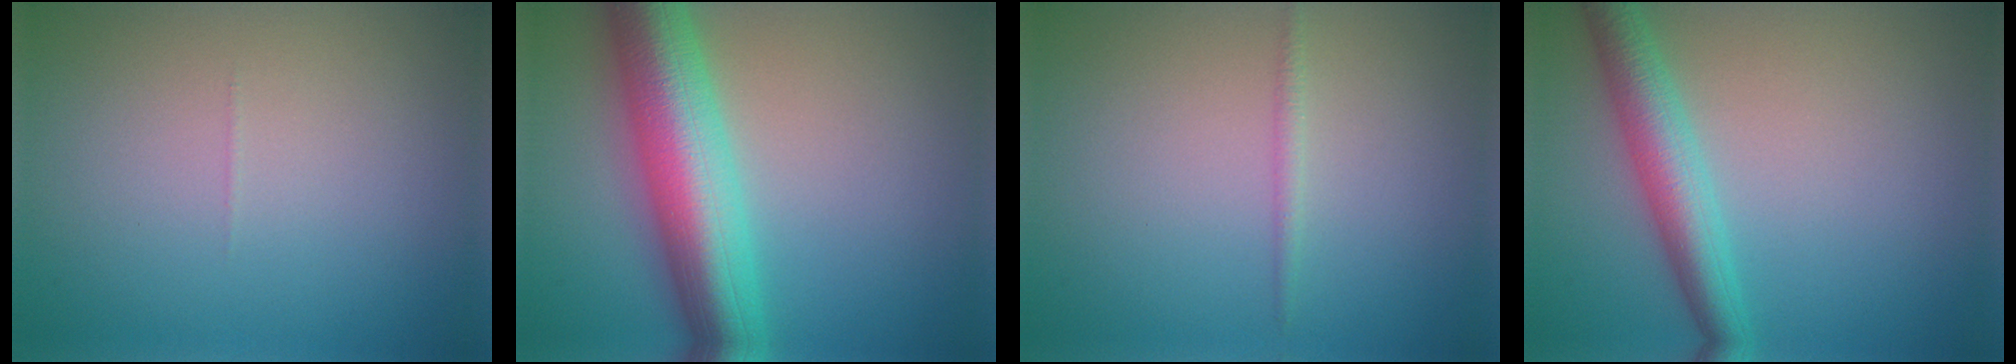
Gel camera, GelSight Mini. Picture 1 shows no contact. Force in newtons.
{"total": 10.2, "press": 10.2, "slide": 0.4}
{"total": 0.9, "press": 0.9, "slide": 0.0}
{"total": 4.7, "press": 4.7, "slide": 0.2}